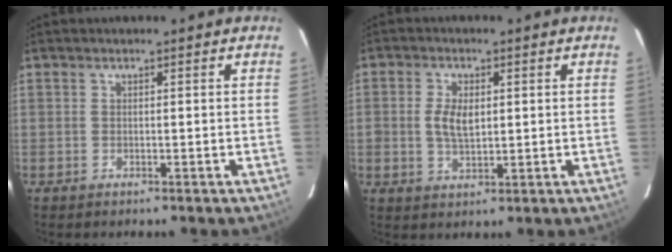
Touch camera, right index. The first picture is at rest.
{"total": 5.2, "force": [0.5, 3.0, 4.2], "torque": [-0.082, 0.002, 0.011]}